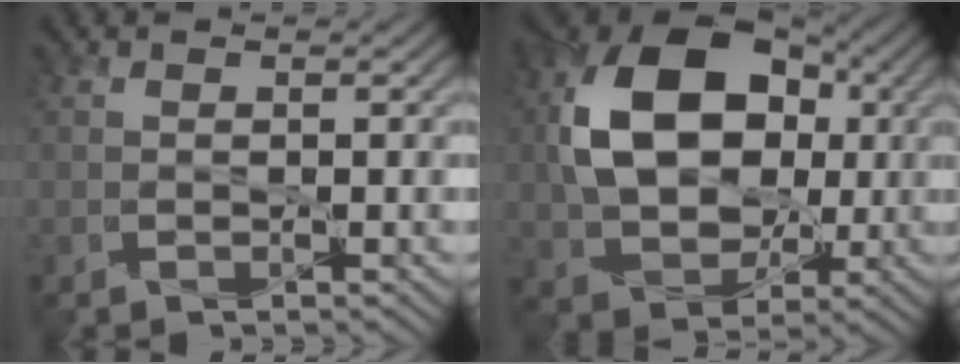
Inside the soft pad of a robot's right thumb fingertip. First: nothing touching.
{"total": 14.8, "force": [1.5, 10.6, 10.3], "torque": [-0.200, 0.011, 0.032]}